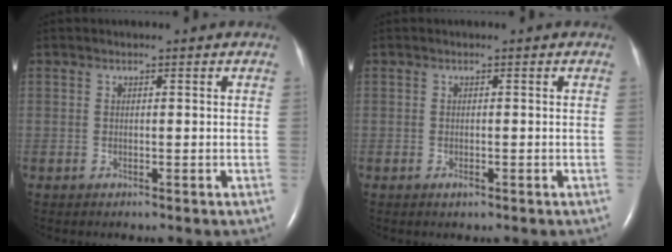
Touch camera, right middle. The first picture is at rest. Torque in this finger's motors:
{"motor_torque": [0.28, -0.26, -0.01, 0.00]}